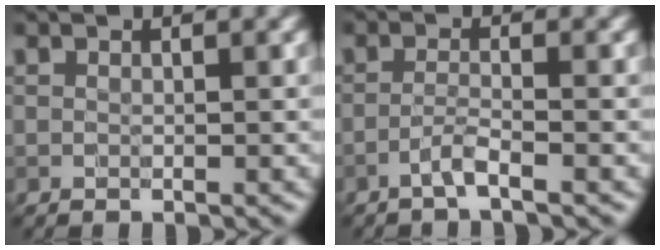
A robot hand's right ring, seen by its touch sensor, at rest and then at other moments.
{"total": 1.5, "force": [-1.0, -0.1, 1.1], "torque": [-0.017, 0.006, -0.029]}